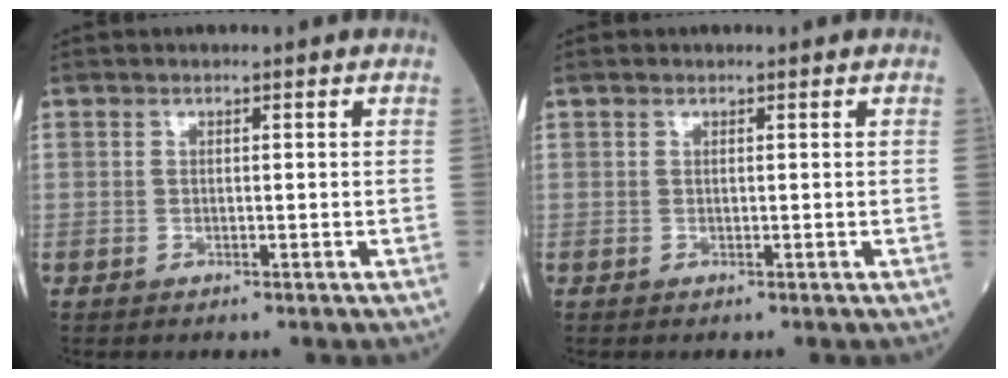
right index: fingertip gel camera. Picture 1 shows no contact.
{"total": 0.0}